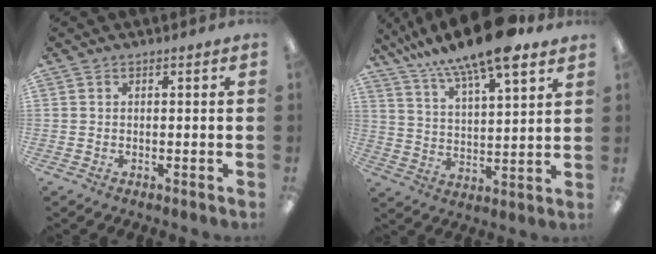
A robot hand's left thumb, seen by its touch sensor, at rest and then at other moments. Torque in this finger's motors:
{"motor_torque": [1.79, 0.04, 1.73, -1.05, 0.16]}